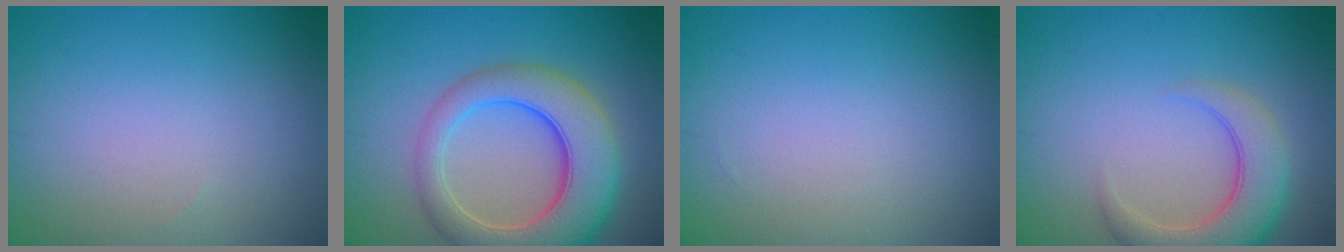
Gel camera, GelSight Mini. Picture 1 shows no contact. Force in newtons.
{"total": 8.7, "press": 8.7, "slide": 0.8}
{"total": 0.0}
{"total": 5.4, "press": 5.4, "slide": 0.6}